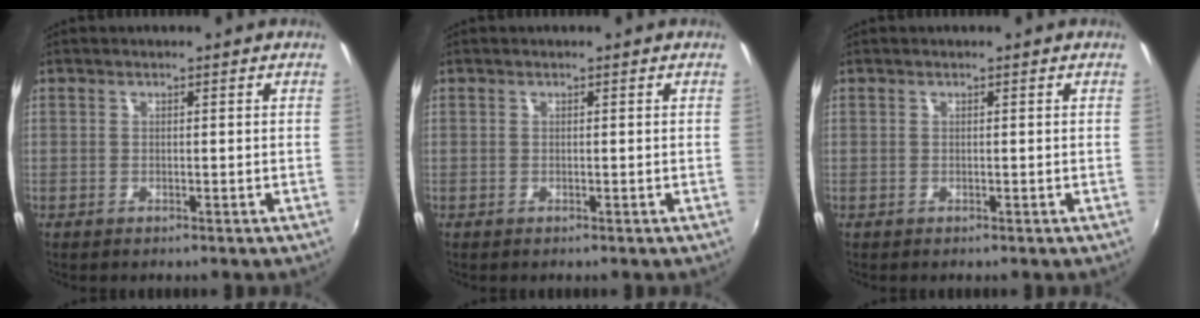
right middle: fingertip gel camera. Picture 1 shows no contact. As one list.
[{"total": 0.0}, {"total": 0.0}]